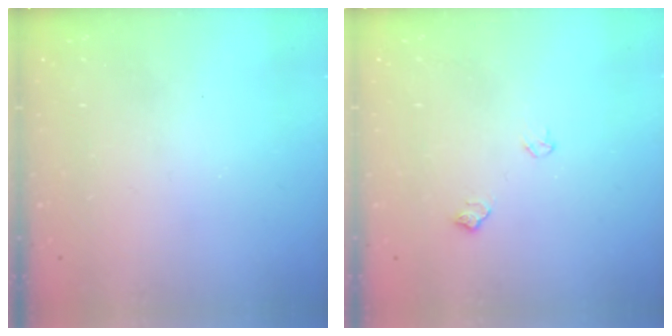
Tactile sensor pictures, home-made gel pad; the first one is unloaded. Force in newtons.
{"total": 6.2, "press": 6.1, "slide": 0.8}